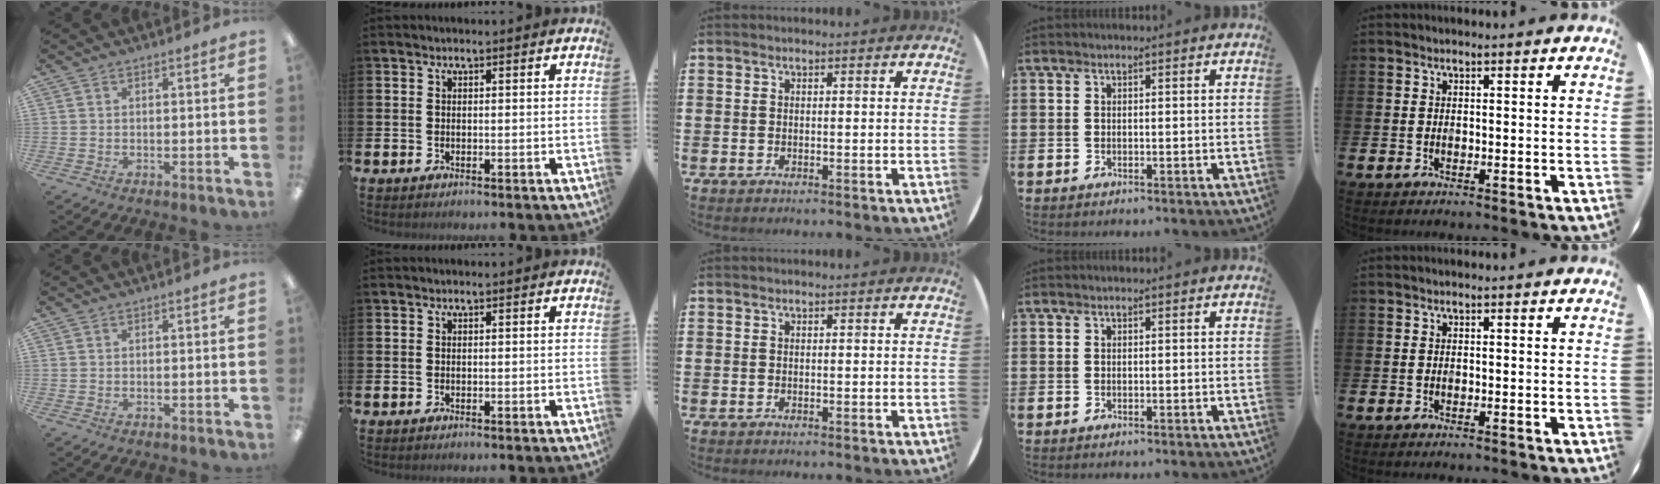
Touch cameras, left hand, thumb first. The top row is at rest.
{}